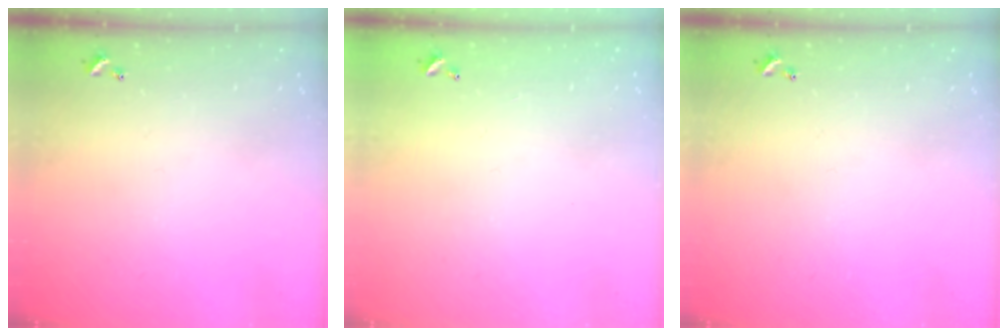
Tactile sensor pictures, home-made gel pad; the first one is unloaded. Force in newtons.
{"total": 2.8, "press": 2.8, "slide": 0.1}
{"total": 0.0}